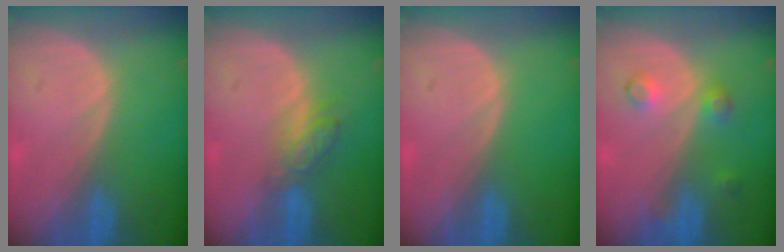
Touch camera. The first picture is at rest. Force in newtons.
{"total": 4.7, "press": 4.2, "slide": 2.1}
{"total": 0.0}
{"total": 3.5, "press": 3.2, "slide": 1.4}